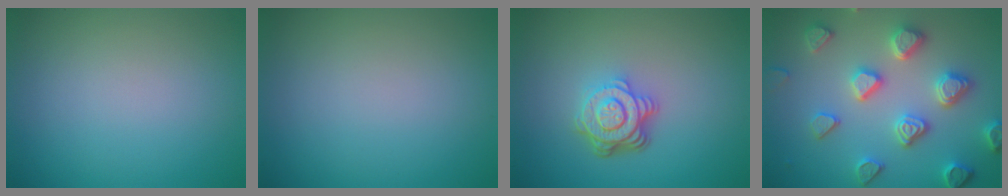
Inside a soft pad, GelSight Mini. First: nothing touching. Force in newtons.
{"total": 0.0}
{"total": 4.7, "press": 3.4, "slide": 3.3}
{"total": 4.9, "press": 4.7, "slide": 1.3}